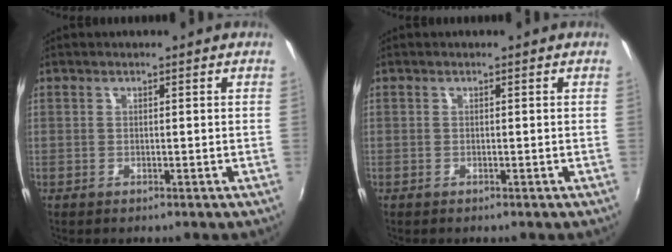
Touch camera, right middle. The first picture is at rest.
{"total": 0.0}